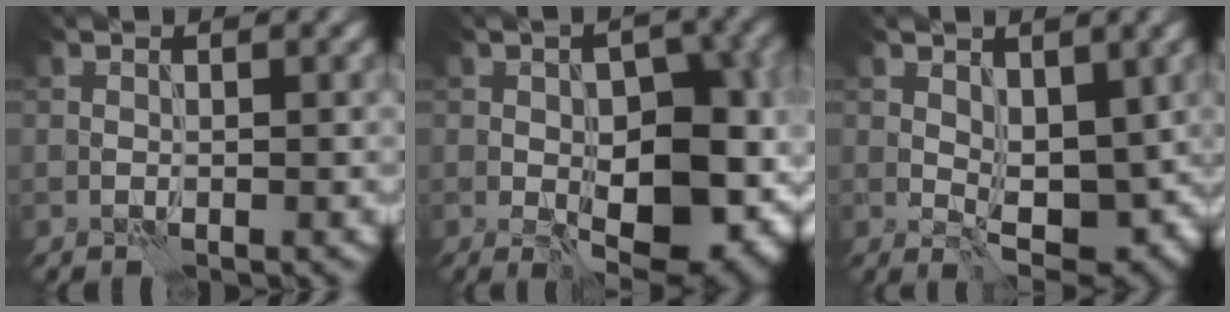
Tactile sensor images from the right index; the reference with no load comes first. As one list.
[{"total": 12.0, "force": [-2.7, 6.3, 9.8], "torque": [-0.120, -0.005, -0.035]}, {"total": 4.6, "force": [1.0, 2.5, 3.7], "torque": [-0.058, -0.006, 0.020]}]